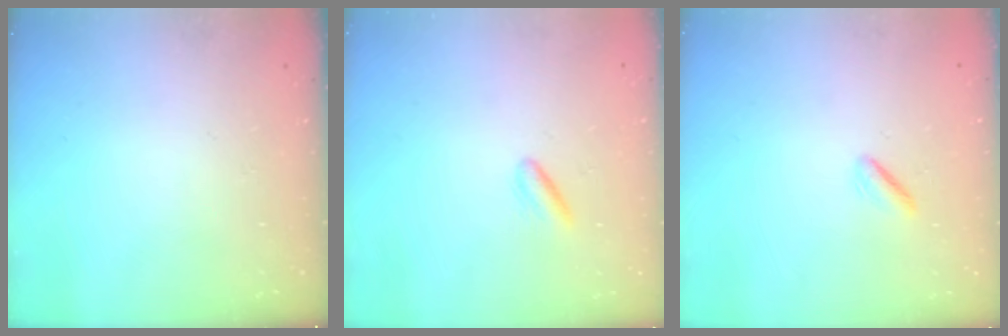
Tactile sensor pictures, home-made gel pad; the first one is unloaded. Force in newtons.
{"total": 2.1, "press": 1.9, "slide": 0.9}
{"total": 0.8, "press": 0.4, "slide": 0.7}